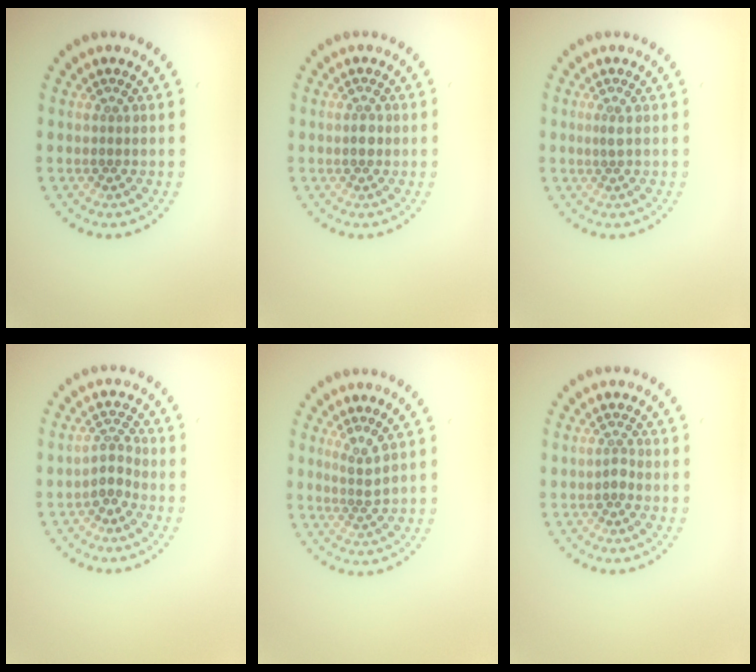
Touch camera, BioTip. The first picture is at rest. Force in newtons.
{"total": 0.9, "press": 0.8, "slide": 0.3}
{"total": 0.9, "press": 0.5, "slide": 0.7}
{"total": 2.0, "press": 1.5, "slide": 1.3}
{"total": 1.8, "press": 1.1, "slide": 1.4}
{"total": 0.9, "press": 0.6, "slide": 0.7}